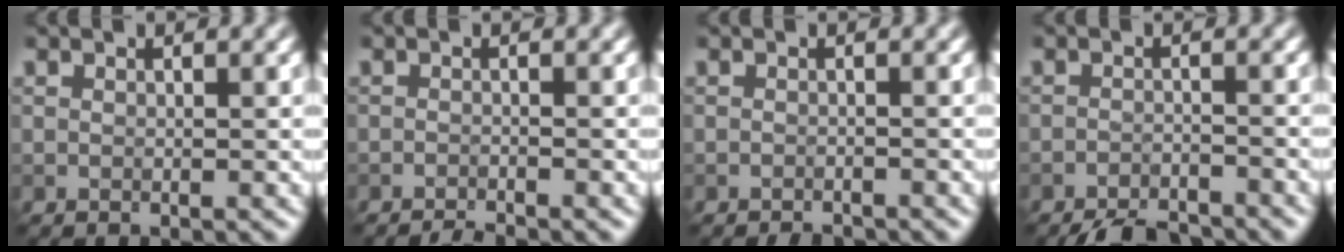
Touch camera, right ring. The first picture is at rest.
{"total": 1.9, "force": [-1.7, 0.2, 0.8], "torque": [-0.007, 0.000, -0.033]}
{"total": 1.5, "force": [-1.5, 0.2, 0.3], "torque": [0.003, 0.000, -0.024]}
{"total": 4.2, "force": [-3.9, 0.7, 1.3], "torque": [-0.021, -0.005, -0.068]}